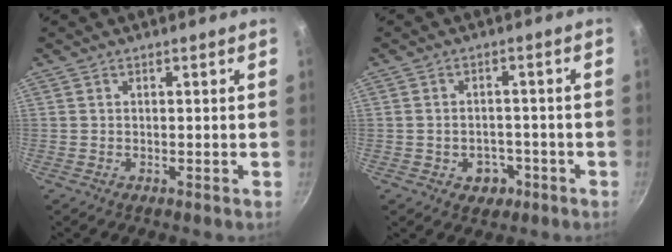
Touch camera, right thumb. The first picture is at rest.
{"total": 4.6, "force": [-1.9, 3.6, 2.2], "torque": [-0.015, 0.019, -0.016]}